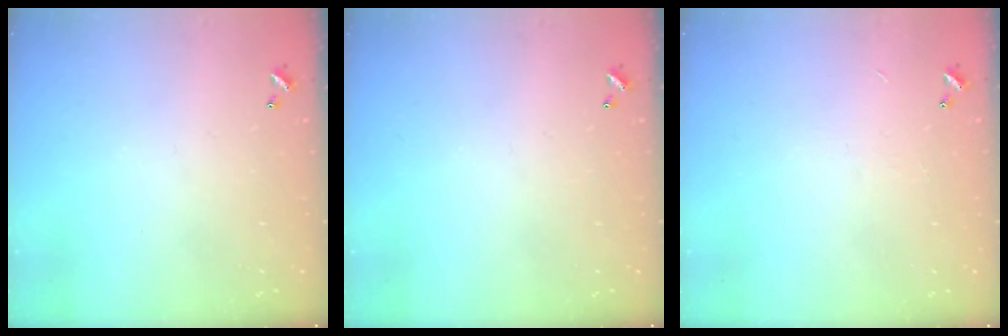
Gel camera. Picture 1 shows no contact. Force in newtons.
{"total": 0.0}
{"total": 2.2, "press": 2.2, "slide": 0.3}